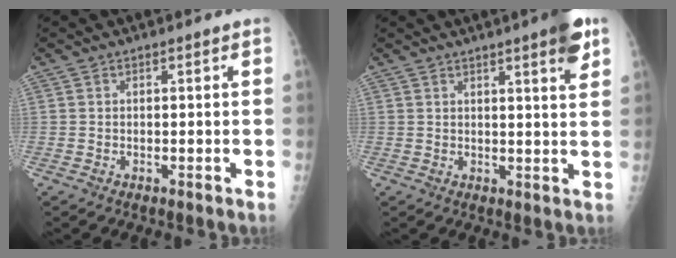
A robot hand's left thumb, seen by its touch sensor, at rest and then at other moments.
{"total": 6.4, "force": [3.7, 0.8, 5.2], "torque": [-0.062, -0.016, 0.046]}